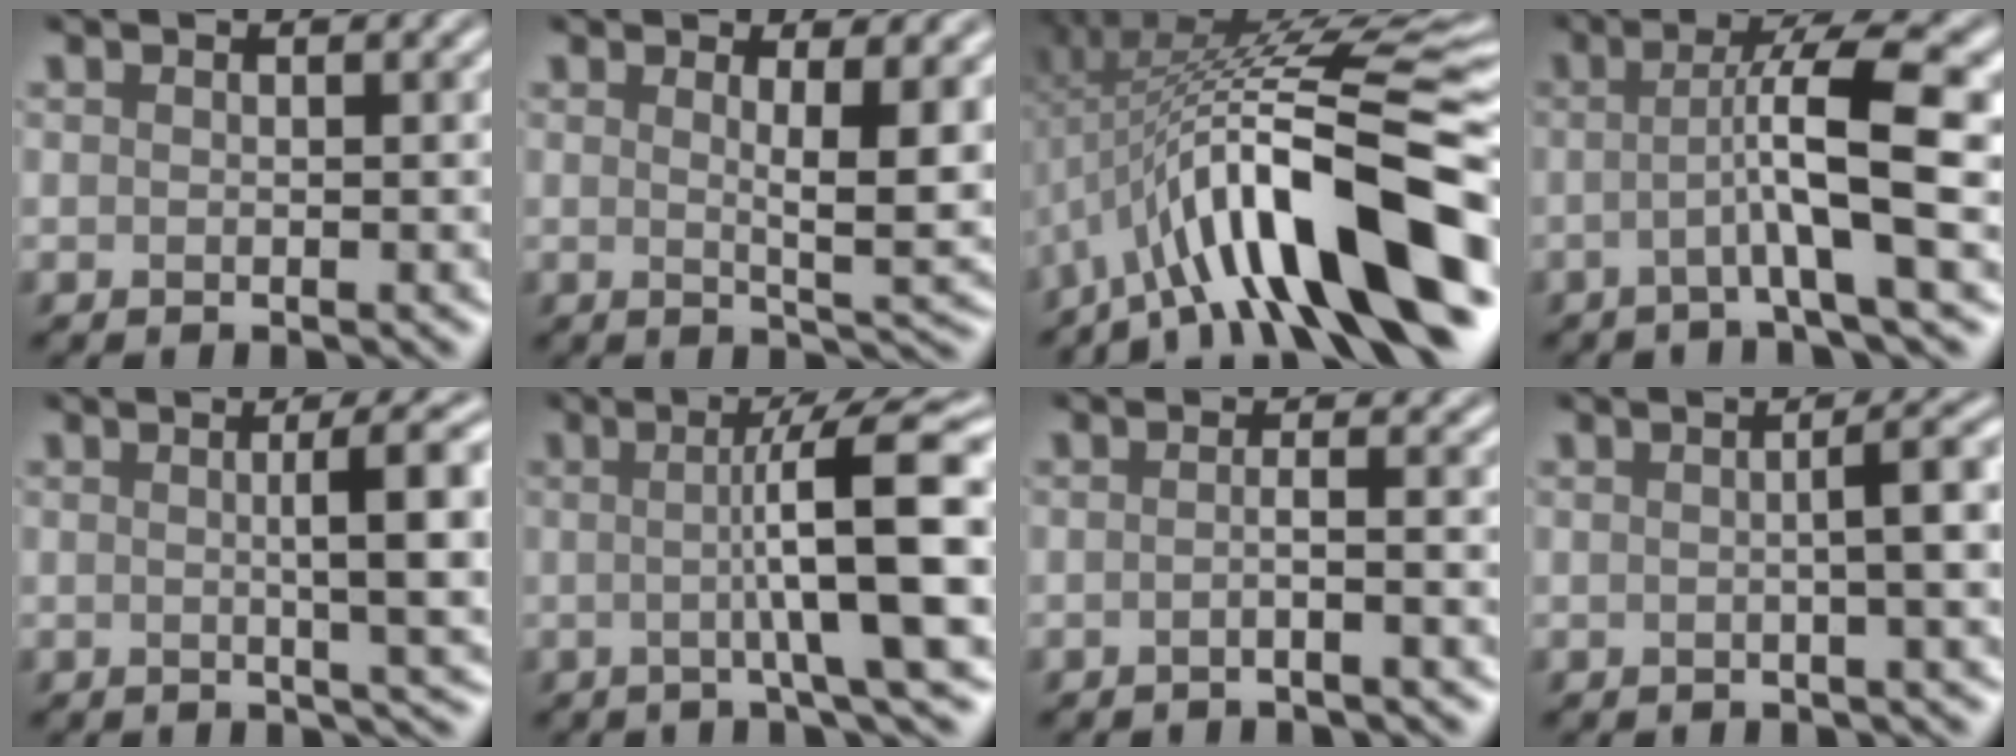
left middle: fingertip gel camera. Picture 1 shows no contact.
{"total": 5.5, "force": [1.3, 1.1, 5.2], "torque": [-0.070, -0.007, 0.023]}
{"total": 14.5, "force": [-4.1, 3.5, 13.5], "torque": [-0.198, 0.028, -0.065]}
{"total": 6.5, "force": [-0.5, 0.9, 6.5], "torque": [-0.103, 0.016, -0.017]}
{"total": 7.6, "force": [0.8, 1.8, 7.4], "torque": [-0.082, 0.011, 0.013]}
{"total": 10.6, "force": [0.5, 1.9, 10.5], "torque": [-0.118, 0.012, 0.002]}
{"total": 2.1, "force": [-0.6, 0.6, 1.9], "torque": [-0.015, 0.001, -0.020]}
{"total": 4.6, "force": [0.2, 1.1, 4.5], "torque": [-0.049, 0.016, -0.001]}